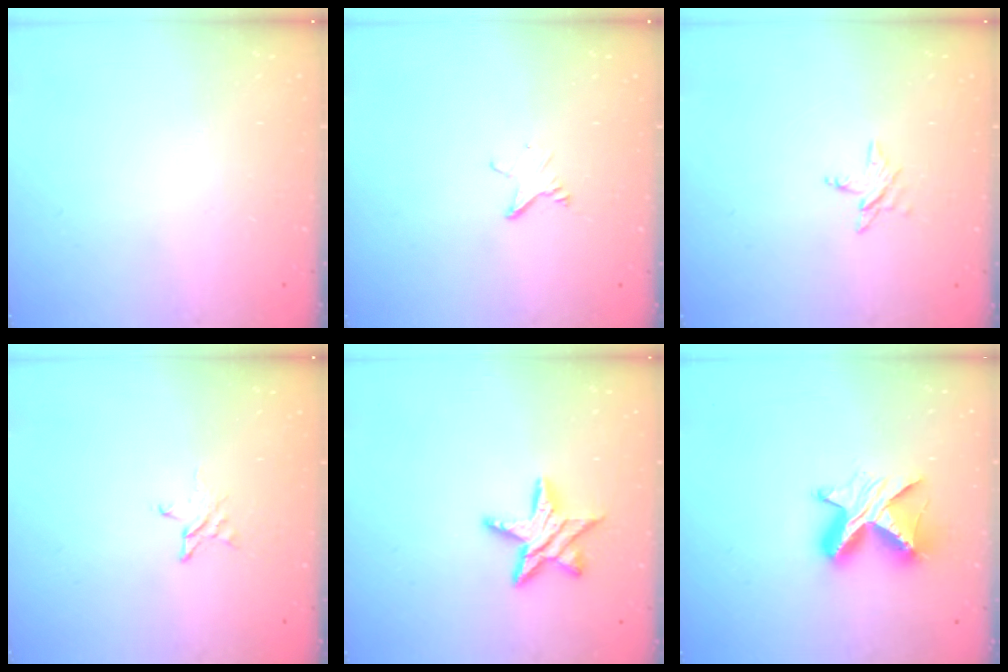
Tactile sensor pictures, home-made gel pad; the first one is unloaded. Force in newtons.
{"total": 2.5, "press": 2.5, "slide": 0.1}
{"total": 3.3, "press": 3.3, "slide": 0.3}
{"total": 4.0, "press": 3.9, "slide": 0.3}
{"total": 11.5, "press": 11.4, "slide": 0.7}
{"total": 9.8, "press": 9.8, "slide": 0.6}